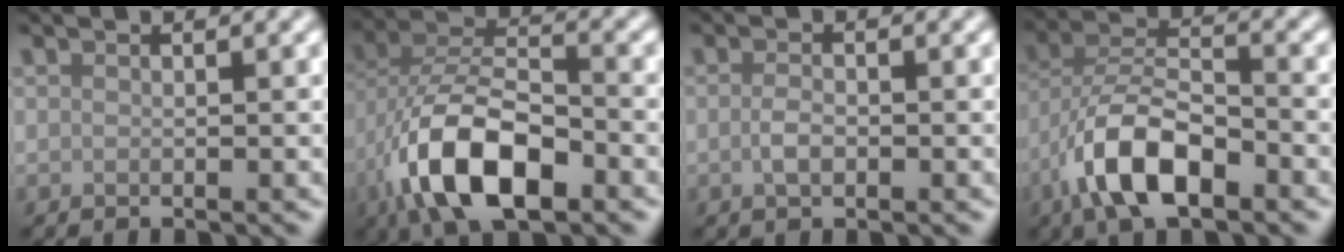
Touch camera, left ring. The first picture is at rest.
{"total": 10.3, "force": [-4.7, 4.8, 7.8], "torque": [-0.151, 0.006, -0.092]}
{"total": 1.5, "force": [-0.4, 0.8, 1.2], "torque": [-0.025, 0.001, -0.009]}
{"total": 7.7, "force": [-4.1, 3.2, 5.6], "torque": [-0.102, 0.009, -0.084]}